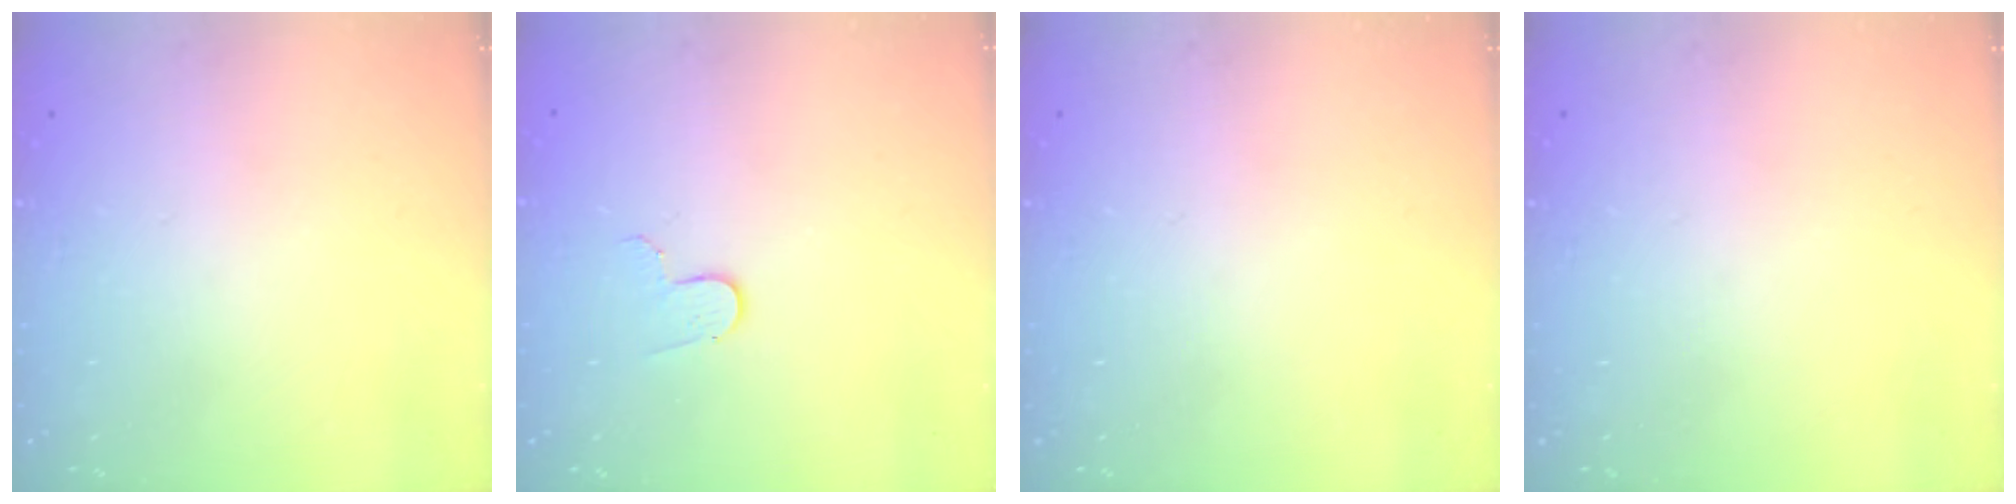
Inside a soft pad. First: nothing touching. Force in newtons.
{"total": 3.4, "press": 3.4, "slide": 0.3}
{"total": 0.0}
{"total": 0.0}